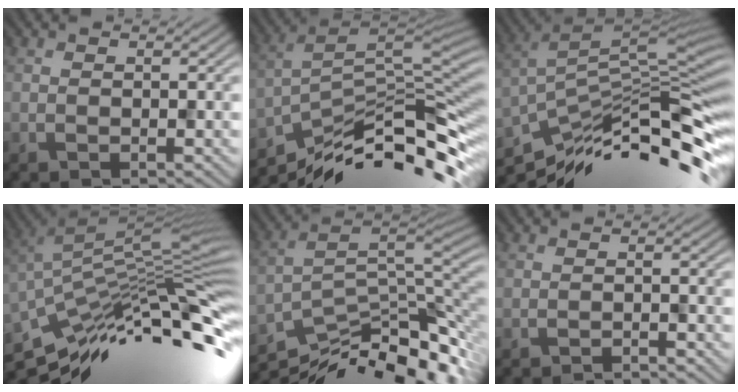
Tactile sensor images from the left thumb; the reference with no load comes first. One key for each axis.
{"total": 13.0, "fx": -8.3, "fy": 3.3, "fz": 9.5, "tx": -0.187, "ty": 0.005, "tz": -0.141}
{"total": 14.0, "fx": -7.9, "fy": 3.5, "fz": 11.0, "tx": -0.223, "ty": 0.005, "tz": -0.137}
{"total": 14.2, "fx": -6.2, "fy": 3.0, "fz": 12.4, "tx": -0.242, "ty": 0.019, "tz": -0.113}
{"total": 13.9, "fx": -9.7, "fy": 4.7, "fz": 8.8, "tx": -0.166, "ty": -0.008, "tz": -0.154}
{"total": 1.5, "fx": -1.4, "fy": 0.1, "fz": 0.5, "tx": -0.006, "ty": 0.004, "tz": -0.029}